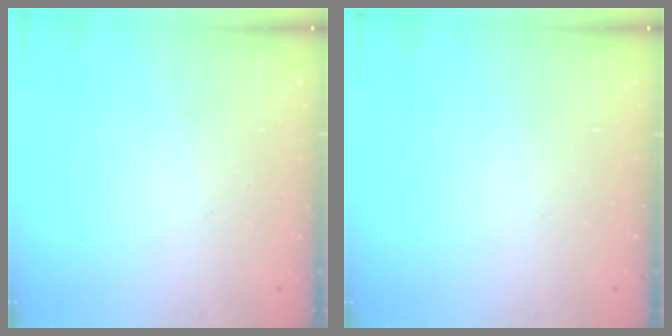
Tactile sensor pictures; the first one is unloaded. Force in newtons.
{"total": 0.0}